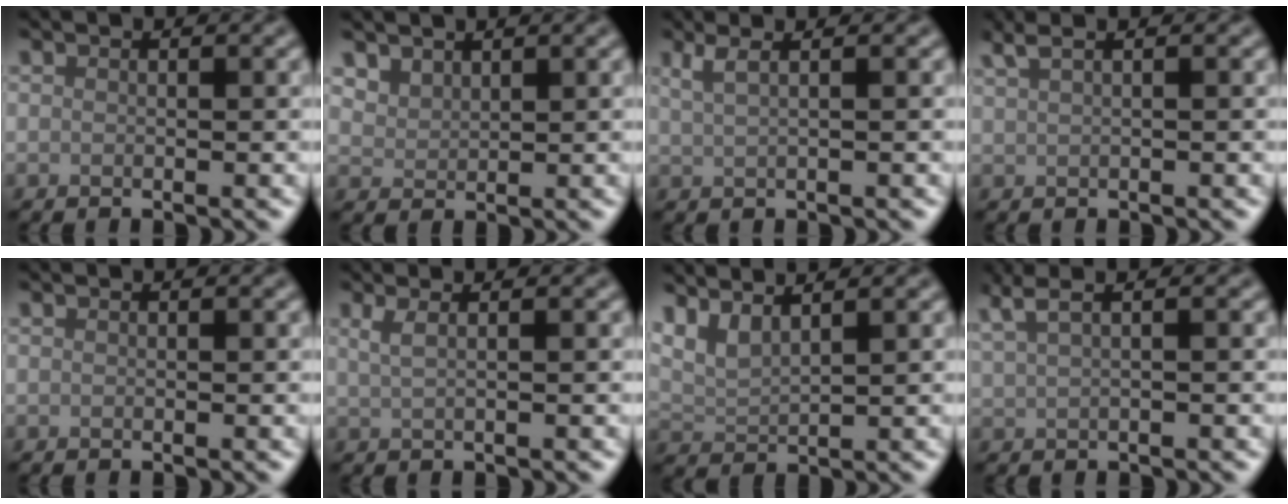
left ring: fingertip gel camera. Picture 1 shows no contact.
{"total": 1.8, "force": [1.6, 0.7, 0.4], "torque": [-0.011, -0.003, 0.041]}
{"total": 3.4, "force": [2.0, 1.5, 2.3], "torque": [-0.026, 0.013, 0.006]}
{"total": 3.1, "force": [2.0, 1.3, 2.0], "torque": [-0.026, 0.015, 0.012]}
{"total": 0.0}
{"total": 2.4, "force": [1.1, 1.1, 1.8], "torque": [-0.021, 0.001, -0.001]}
{"total": 3.3, "force": [2.7, 0.7, 1.7], "torque": [-0.044, 0.008, 0.059]}
{"total": 4.3, "force": [2.7, 1.7, 2.9], "torque": [-0.044, 0.027, 0.024]}